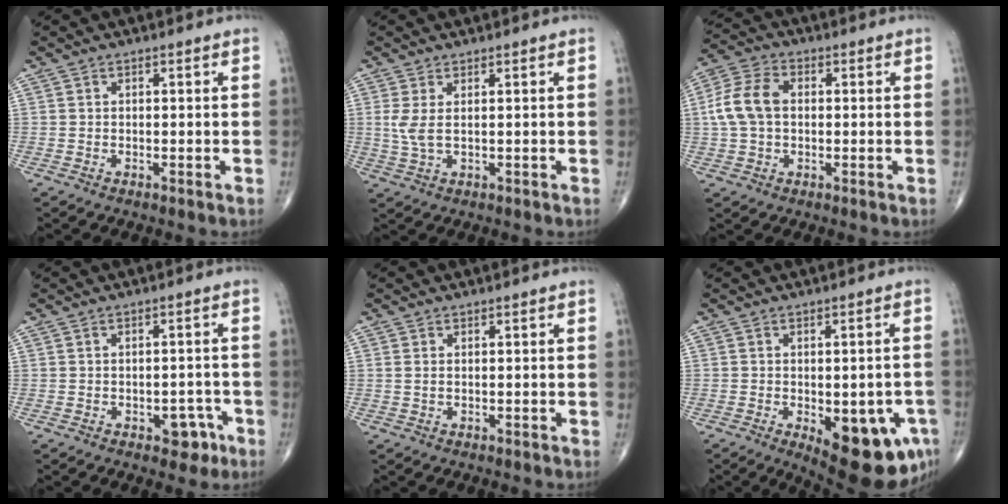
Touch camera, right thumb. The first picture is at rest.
{"total": 3.3, "force": [0.6, 1.2, 3.1], "torque": [-0.084, -0.007, 0.019]}
{"total": 9.0, "force": [0.6, 6.1, 6.5], "torque": [-0.135, 0.023, 0.006]}
{"total": 6.2, "force": [-2.7, 3.7, 4.2], "torque": [-0.022, 0.020, -0.028]}
{"total": 0.5, "force": [0.1, 0.2, 0.5], "torque": [-0.016, 0.001, 0.007]}
{"total": 15.9, "force": [-6.0, 6.7, 13.1], "torque": [-0.125, 0.005, -0.059]}